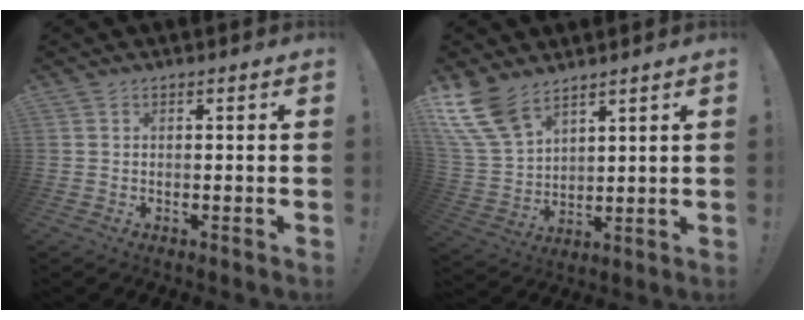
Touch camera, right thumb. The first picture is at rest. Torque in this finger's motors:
{"motor_torque": [0.06, 0.32, 0.89, 0.85, 0.07]}